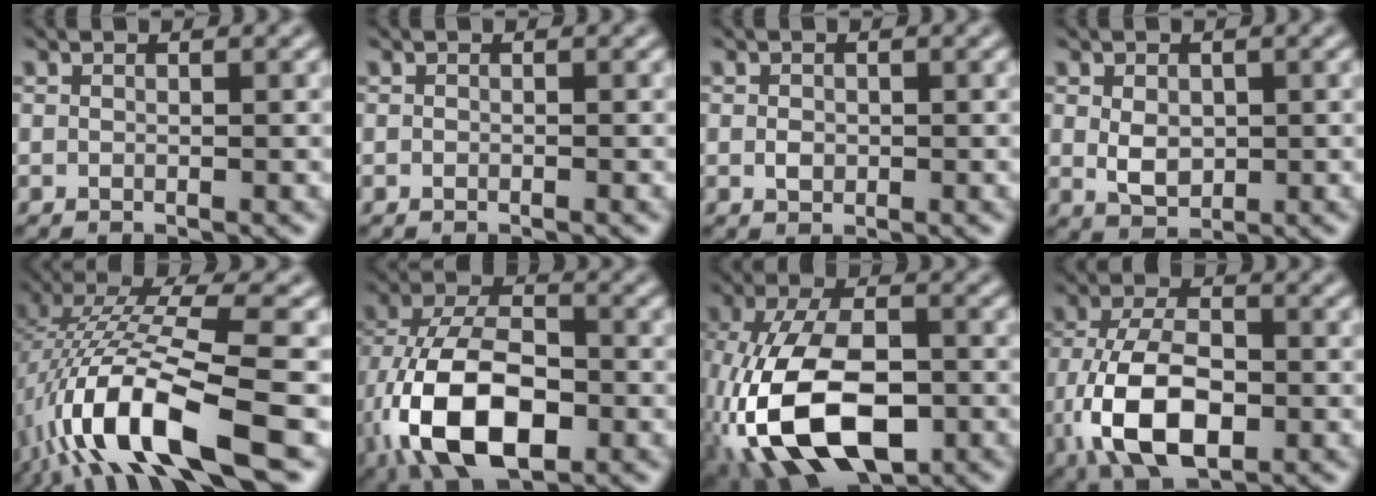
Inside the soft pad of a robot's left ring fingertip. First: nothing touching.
{"total": 0.0}
{"total": 1.1, "force": [-0.1, 0.9, 0.6], "torque": [-0.011, -0.003, -0.004]}
{"total": 2.7, "force": [0.1, 1.9, 1.9], "torque": [-0.038, -0.002, 0.005]}
{"total": 12.4, "force": [-4.8, 3.2, 10.9], "torque": [-0.217, 0.017, -0.084]}
{"total": 12.7, "force": [-4.4, 7.0, 9.7], "torque": [-0.196, -0.012, -0.086]}
{"total": 12.5, "force": [-4.5, 6.6, 9.6], "torque": [-0.209, -0.010, -0.084]}
{"total": 9.5, "force": [-2.7, 5.3, 7.4], "torque": [-0.158, -0.007, -0.055]}